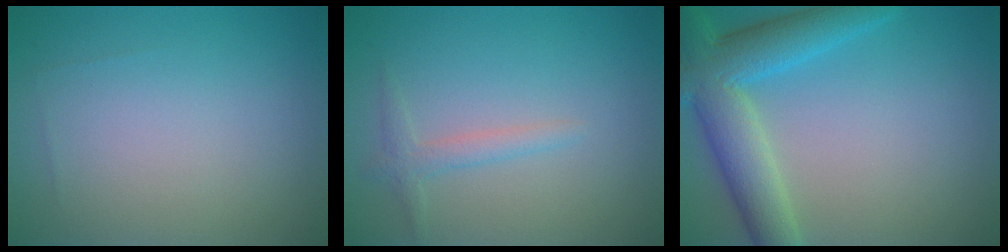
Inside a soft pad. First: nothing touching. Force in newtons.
{"total": 1.5, "press": 1.5, "slide": 0.1}
{"total": 7.3, "press": 7.2, "slide": 0.3}